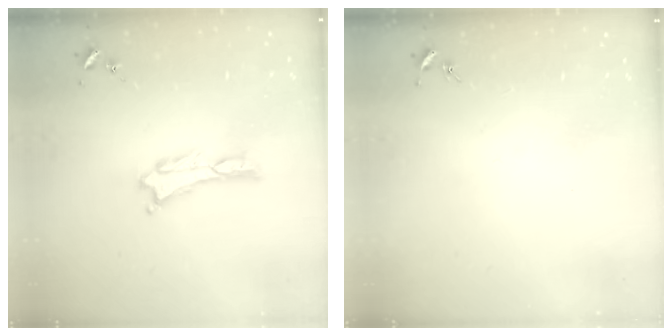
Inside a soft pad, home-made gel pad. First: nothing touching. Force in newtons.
{"total": 0.0}